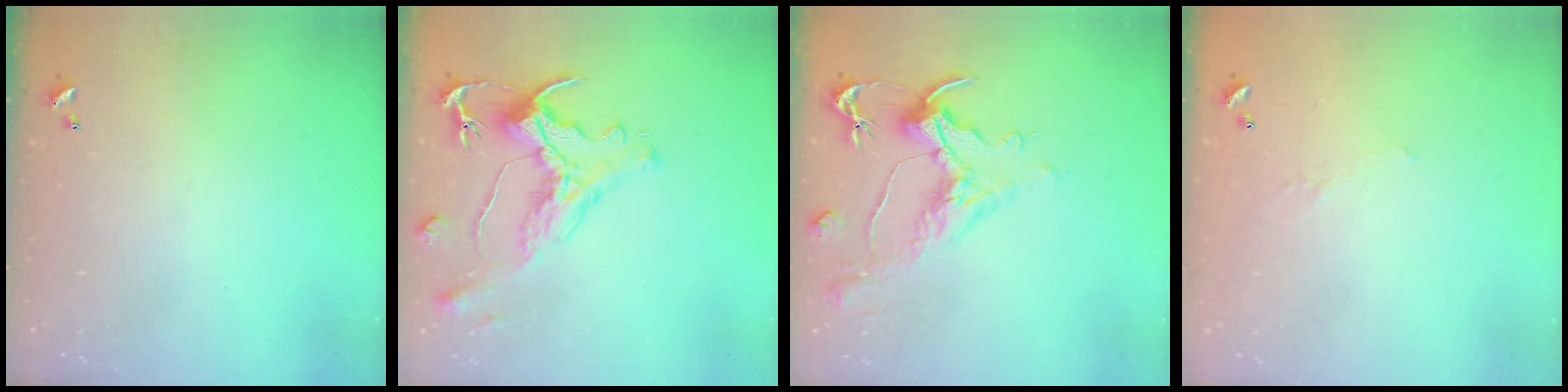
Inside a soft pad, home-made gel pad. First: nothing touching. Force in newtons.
{"total": 2.8, "press": 2.5, "slide": 1.3}
{"total": 1.6, "press": 0.8, "slide": 1.5}
{"total": 5.4, "press": 5.4, "slide": 0.8}